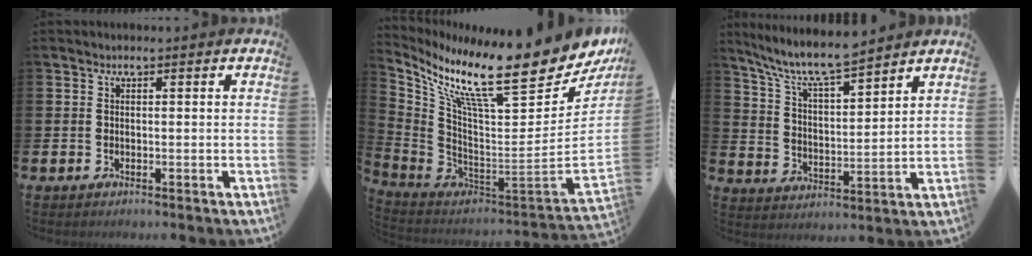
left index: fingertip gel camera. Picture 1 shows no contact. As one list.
[{"total": 13.8, "force": [10.0, 2.1, 9.2], "torque": [-0.175, -0.101, 0.160]}, {"total": 8.5, "force": [7.8, 0.9, 3.3], "torque": [-0.094, -0.045, 0.138]}]